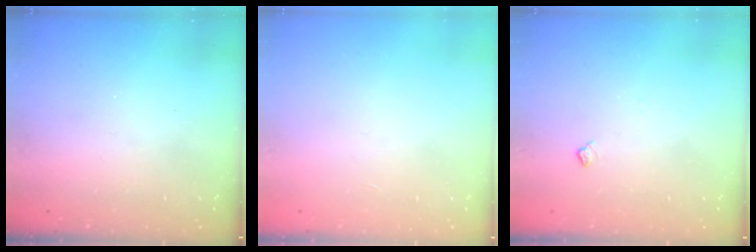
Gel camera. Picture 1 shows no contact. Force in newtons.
{"total": 0.0}
{"total": 4.0, "press": 3.9, "slide": 0.5}